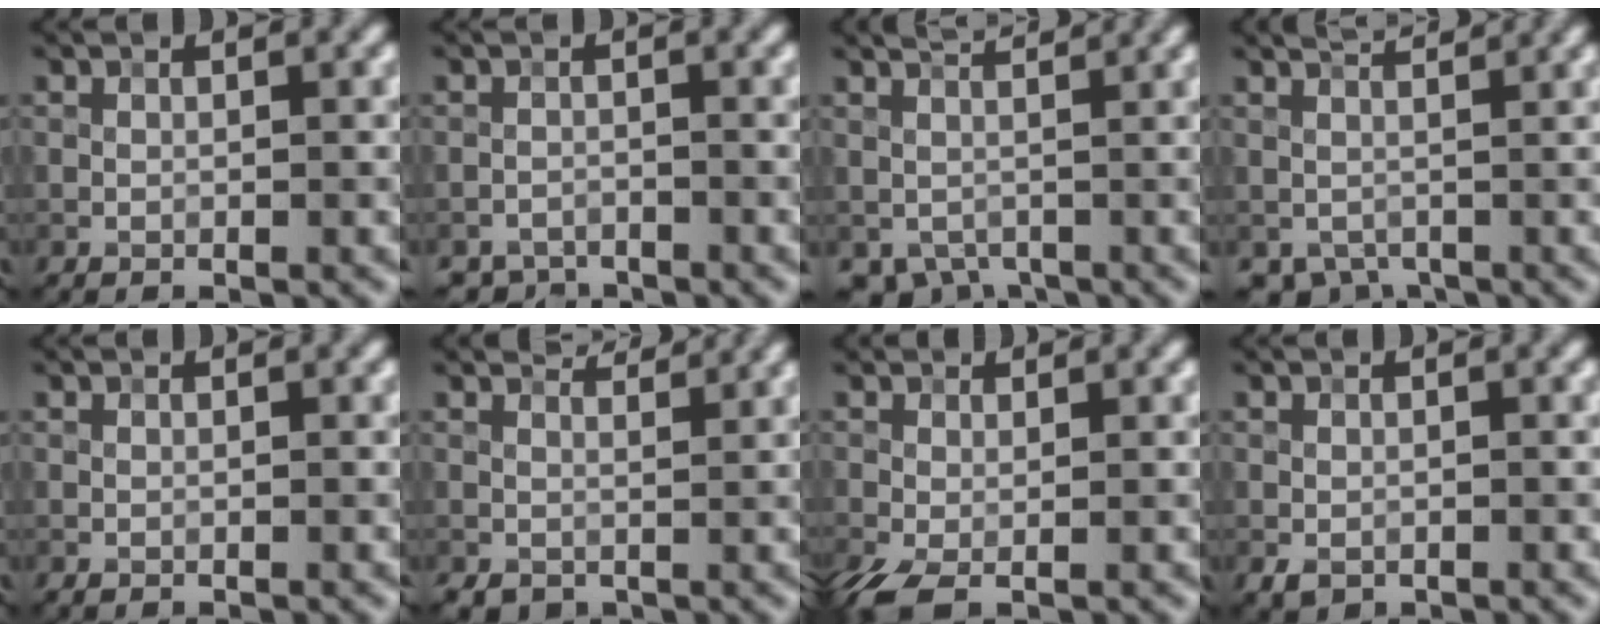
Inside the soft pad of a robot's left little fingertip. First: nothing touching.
{"total": 1.5, "force": [-1.3, 0.6, -0.3], "torque": [0.015, 0.000, -0.028]}
{"total": 3.1, "force": [1.3, 2.0, 2.1], "torque": [-0.032, 0.004, 0.028]}
{"total": 2.5, "force": [1.3, 1.5, 1.6], "torque": [-0.024, 0.001, 0.026]}
{"total": 0.0}
{"total": 2.7, "force": [2.2, 1.1, 1.0], "torque": [-0.029, 0.004, 0.030]}
{"total": 2.9, "force": [-0.8, 1.8, 2.1], "torque": [-0.070, -0.004, -0.021]}
{"total": 0.7, "force": [-0.1, 0.7, 0.3], "torque": [-0.005, -0.001, -0.002]}